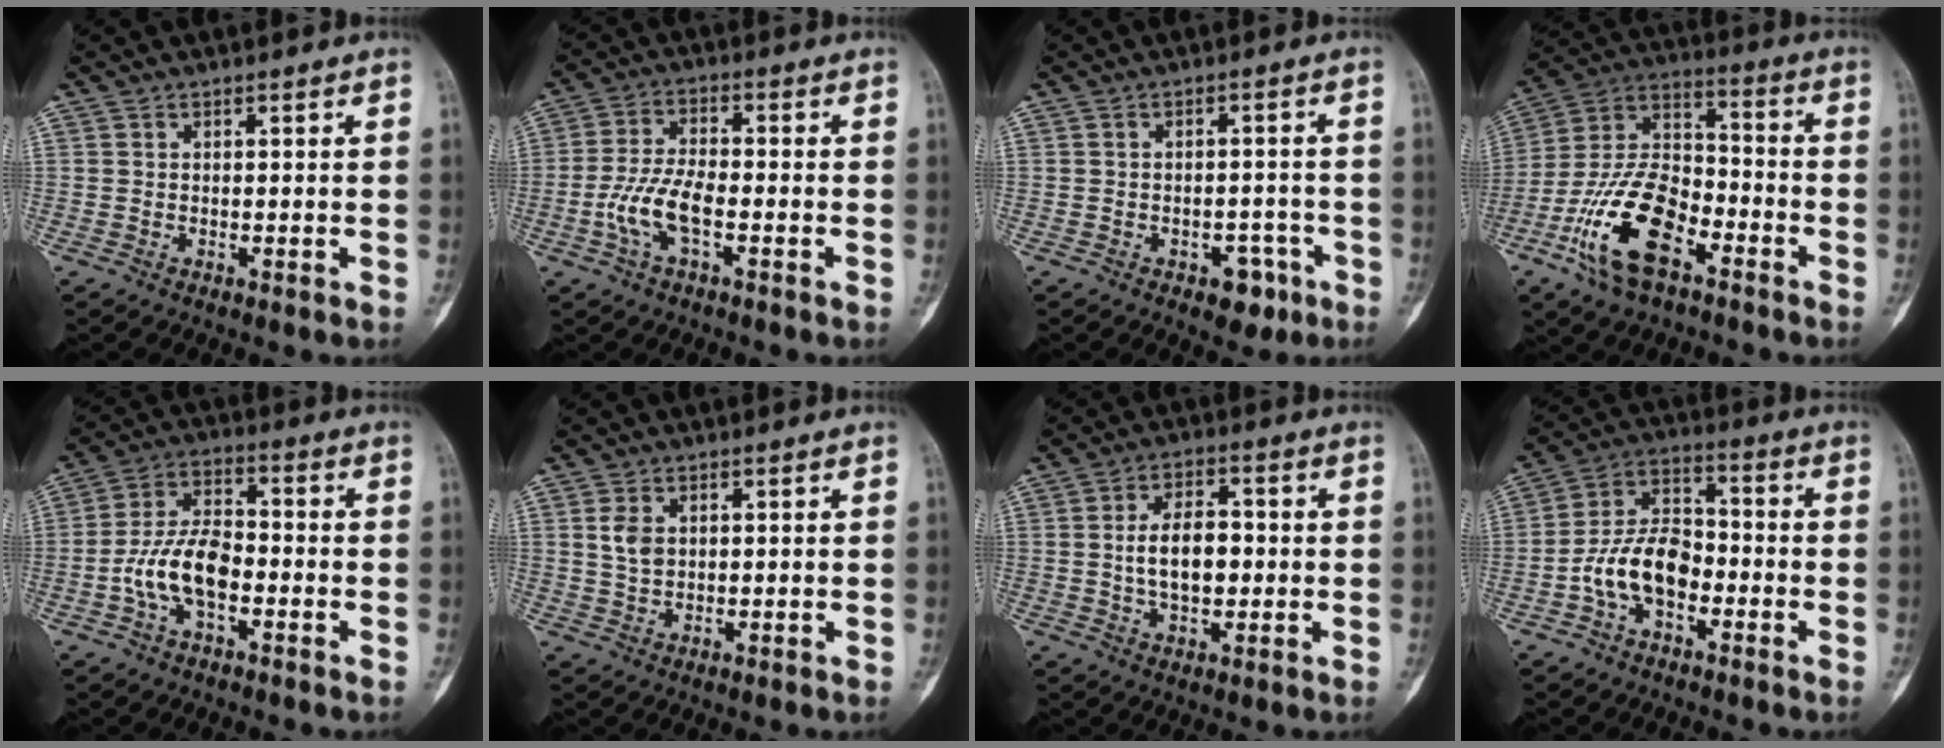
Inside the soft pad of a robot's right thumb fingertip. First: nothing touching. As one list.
[{"total": 8.0, "force": [-2.6, 3.2, 6.8], "torque": [-0.150, 0.021, -0.052]}, {"total": 5.2, "force": [-2.9, 3.1, 3.0], "torque": [-0.012, 0.021, -0.035]}, {"total": 17.8, "force": [-8.8, 8.8, 12.8], "torque": [-0.236, 0.055, -0.169]}, {"total": 10.6, "force": [-3.0, 5.7, 8.5], "torque": [-0.161, 0.034, -0.062]}, {"total": 3.7, "force": [0.7, 2.5, 2.7], "torque": [-0.048, -0.001, 0.016]}, {"total": 9.0, "force": [-0.3, 5.2, 7.3], "torque": [-0.113, 0.013, -0.007]}, {"total": 11.3, "force": [-3.7, 6.9, 8.2], "torque": [-0.144, 0.043, -0.074]}]